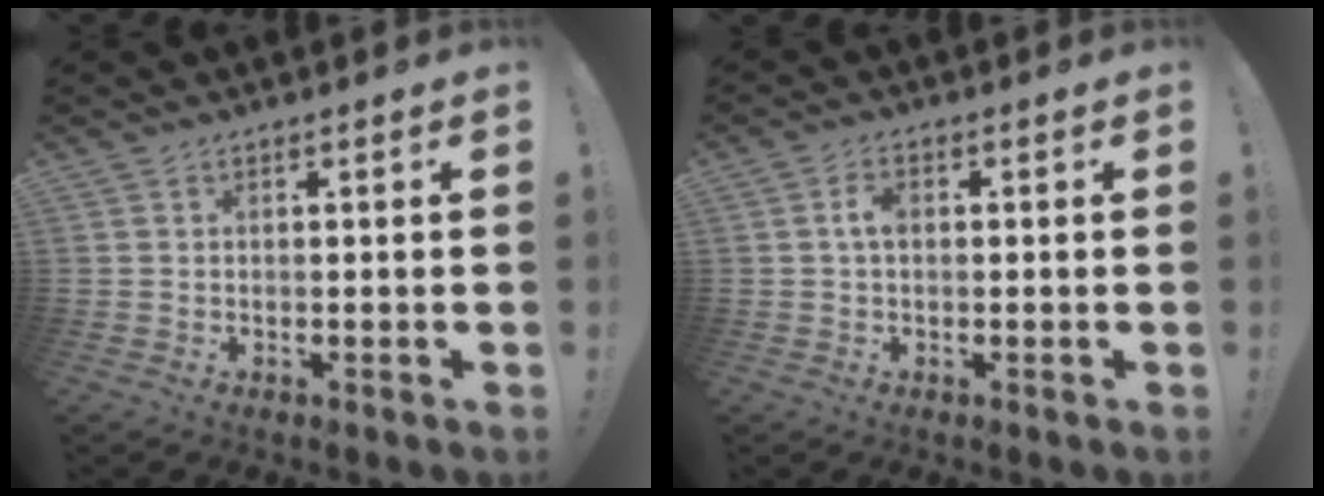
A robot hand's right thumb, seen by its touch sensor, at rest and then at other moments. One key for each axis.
{"total": 3.2, "fx": 0.3, "fy": 1.9, "fz": 2.6, "tx": -0.049, "ty": 0.008, "tz": 0.002}